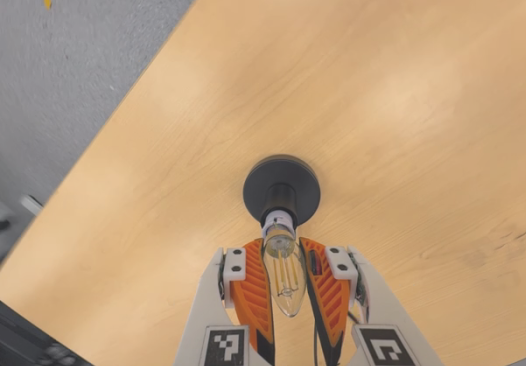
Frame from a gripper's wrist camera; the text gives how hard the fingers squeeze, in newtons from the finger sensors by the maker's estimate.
{"total": 20.5, "left": 20.5, "right": 20.5}